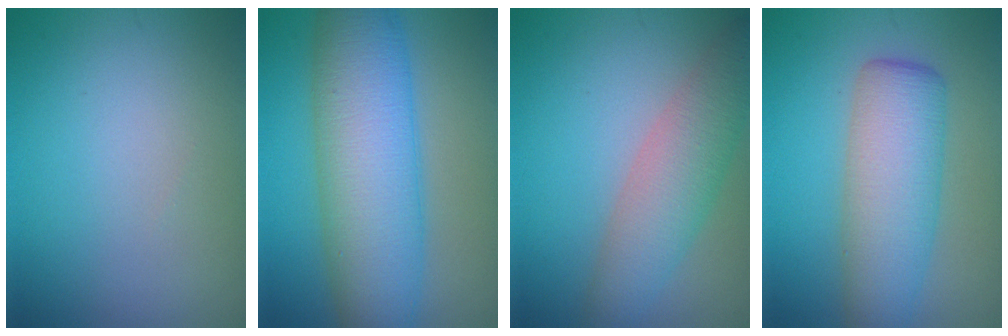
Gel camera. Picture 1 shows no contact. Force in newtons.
{"total": 9.9, "press": 9.9, "slide": 0.4}
{"total": 4.7, "press": 4.7, "slide": 0.2}
{"total": 6.4, "press": 6.4, "slide": 0.1}